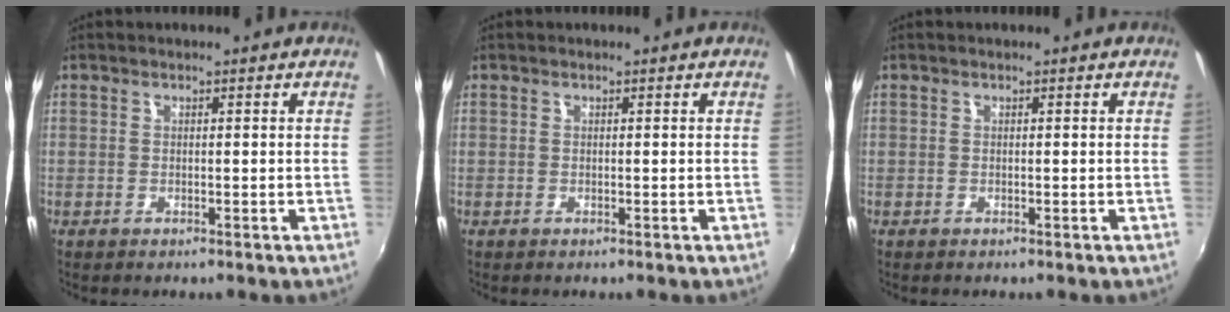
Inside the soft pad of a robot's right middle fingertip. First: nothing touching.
{"total": 0.0}
{"total": 0.0}